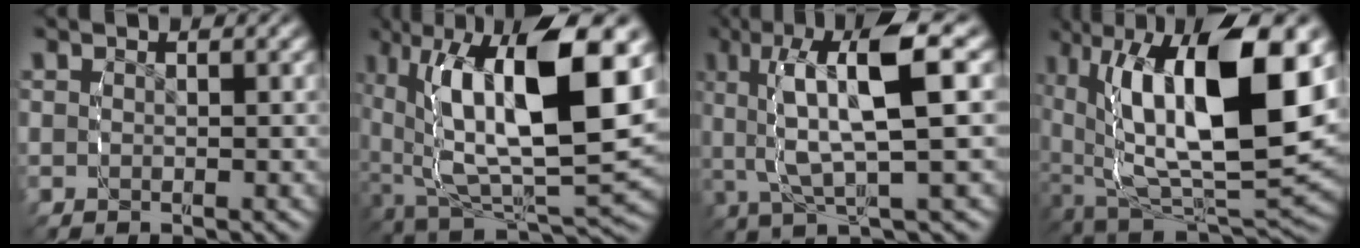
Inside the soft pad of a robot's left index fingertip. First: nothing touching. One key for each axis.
{"total": 16.7, "fx": -0.2, "fy": 9.1, "fz": 14.0, "tx": -0.238, "ty": -0.018, "tz": 0.012}
{"total": 9.2, "fx": 1.3, "fy": 3.9, "fz": 8.3, "tx": -0.152, "ty": 0.013, "tz": 0.010}
{"total": 16.6, "fx": -0.1, "fy": 9.5, "fz": 13.6, "tx": -0.244, "ty": -0.031, "tz": 0.016}